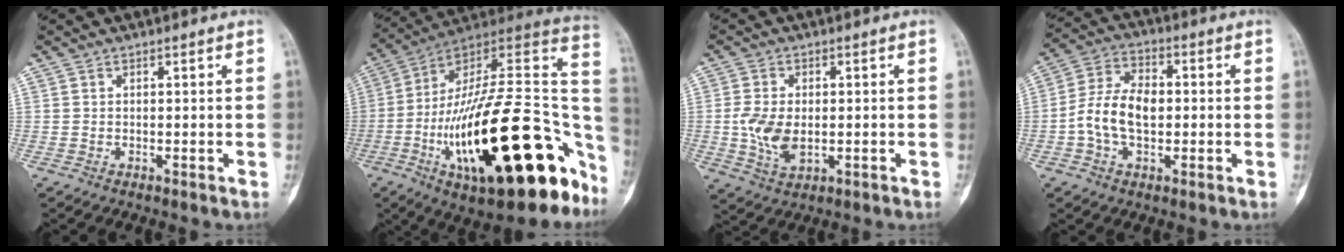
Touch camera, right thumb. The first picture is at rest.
{"total": 37.0, "force": [-12.3, 14.2, 31.9], "torque": [-0.425, 0.060, -0.193]}
{"total": 7.6, "force": [-0.7, 4.5, 6.1], "torque": [-0.118, -0.002, -0.009]}
{"total": 10.3, "force": [-1.0, 6.5, 7.9], "torque": [-0.143, 0.031, -0.025]}